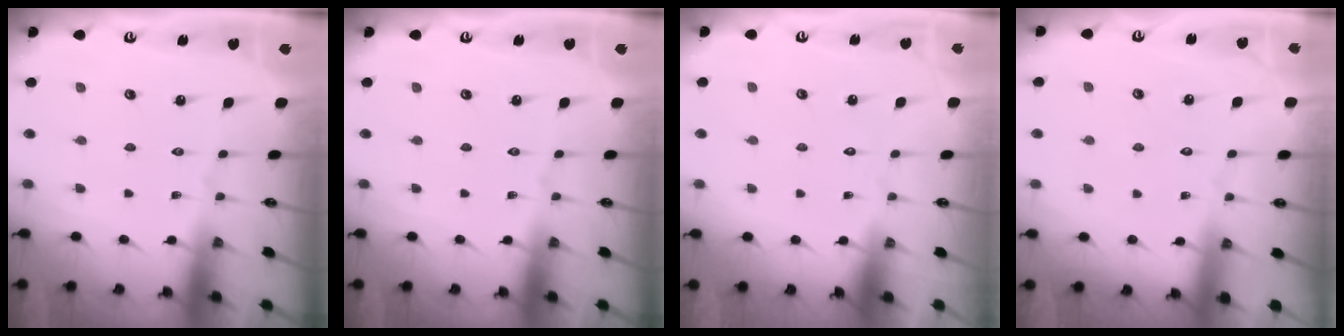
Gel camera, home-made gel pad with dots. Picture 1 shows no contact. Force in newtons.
{"total": 0.0}
{"total": 1.7, "press": 1.6, "slide": 0.1}
{"total": 2.5, "press": 2.5, "slide": 0.3}